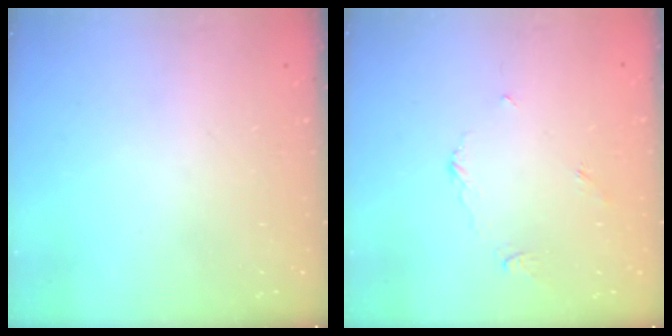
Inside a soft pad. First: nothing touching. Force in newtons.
{"total": 3.4, "press": 3.4, "slide": 0.4}